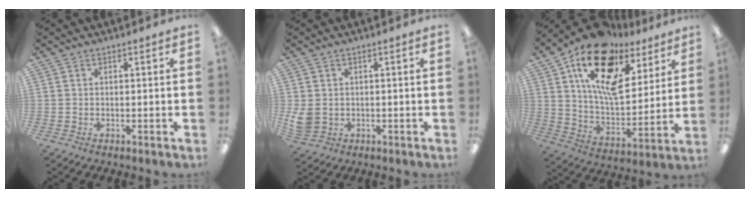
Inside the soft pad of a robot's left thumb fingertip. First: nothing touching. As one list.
[{"total": 4.0, "force": [0.2, 3.5, 2.0], "torque": [-0.053, -0.002, 0.007]}, {"total": 19.3, "force": [11.5, 9.9, 12.0], "torque": [-0.213, -0.071, 0.200]}]